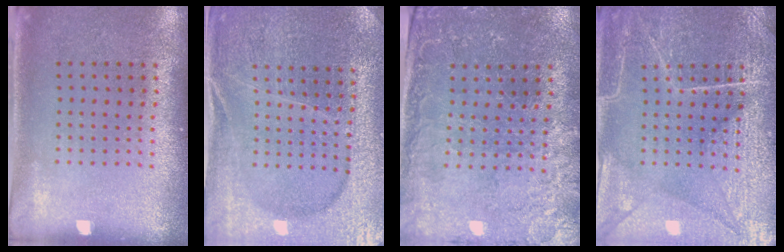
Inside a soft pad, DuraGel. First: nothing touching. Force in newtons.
{"total": 4.2, "press": 4.0, "slide": 1.3}
{"total": 0.7, "press": 0.6, "slide": 0.4}
{"total": 6.7, "press": 6.6, "slide": 0.8}